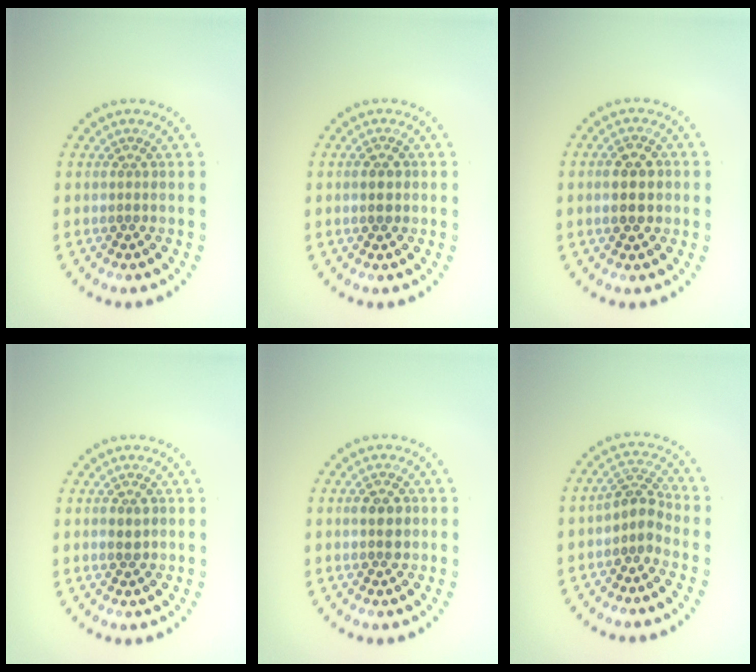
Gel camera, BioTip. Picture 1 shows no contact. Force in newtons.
{"total": 1.8, "press": 1.8, "slide": 0.0}
{"total": 4.0, "press": 4.0, "slide": 0.1}
{"total": 1.2, "press": 1.2, "slide": 0.1}
{"total": 2.4, "press": 2.4, "slide": 0.1}
{"total": 2.6, "press": 2.0, "slide": 1.5}